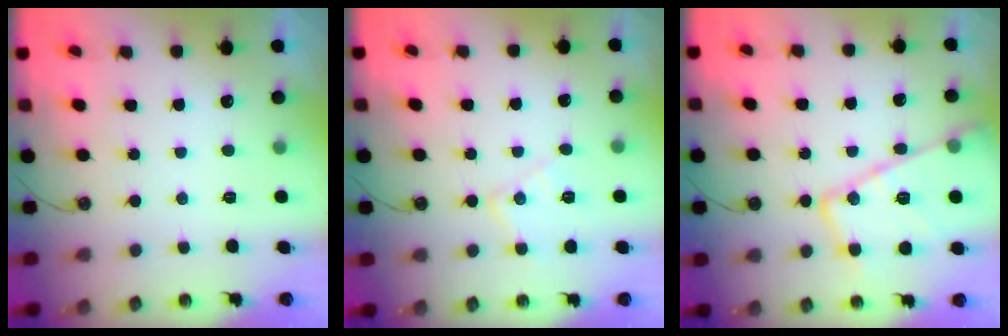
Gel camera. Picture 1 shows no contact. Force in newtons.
{"total": 8.6, "press": 8.6, "slide": 0.6}
{"total": 20.1, "press": 20.0, "slide": 1.9}